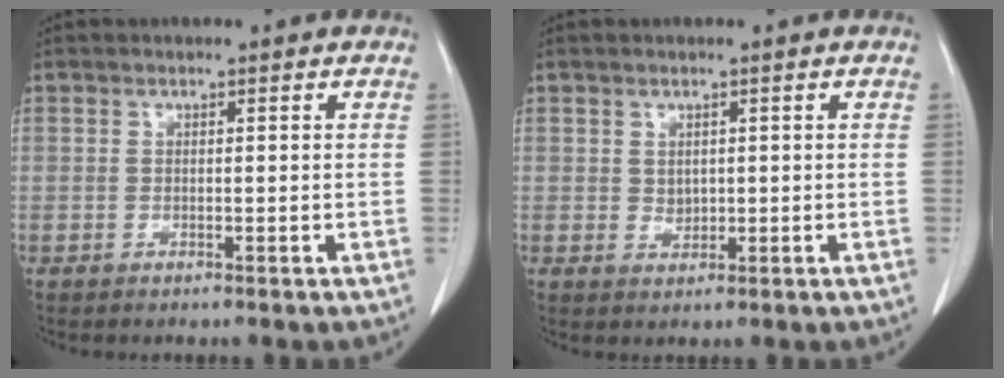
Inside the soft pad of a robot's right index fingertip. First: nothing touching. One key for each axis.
{"total": 1.2, "fx": 0.3, "fy": 1.0, "fz": 0.7, "tx": -0.011, "ty": -0.003, "tz": 0.008}